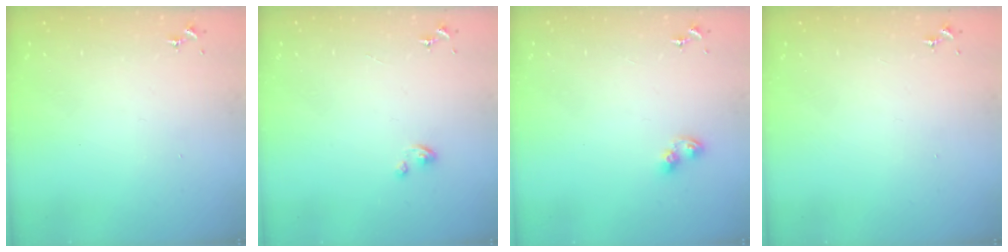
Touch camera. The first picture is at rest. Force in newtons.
{"total": 1.4, "press": 1.4, "slide": 0.1}
{"total": 5.2, "press": 5.1, "slide": 0.5}
{"total": 0.0}